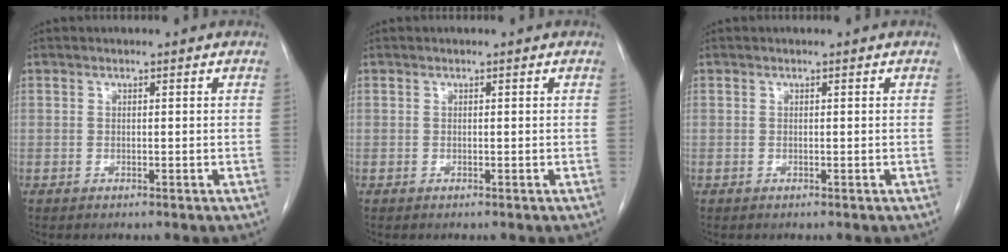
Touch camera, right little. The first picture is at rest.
{"total": 0.0}
{"total": 0.0}